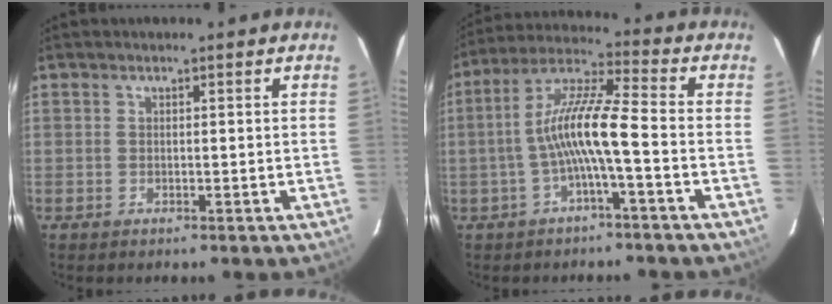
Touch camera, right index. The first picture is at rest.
{"total": 9.9, "force": [-2.6, 0.5, 9.5], "torque": [-0.200, 0.018, -0.048]}